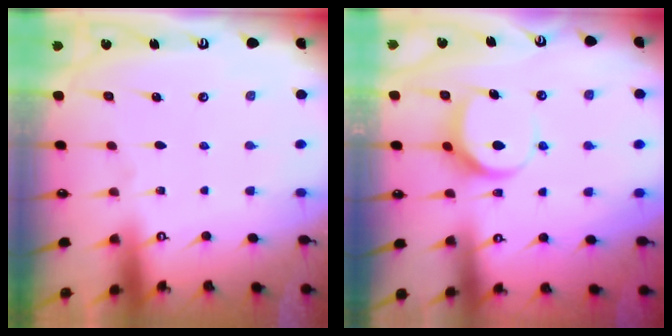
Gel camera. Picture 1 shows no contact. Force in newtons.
{"total": 7.7, "press": 7.6, "slide": 0.9}